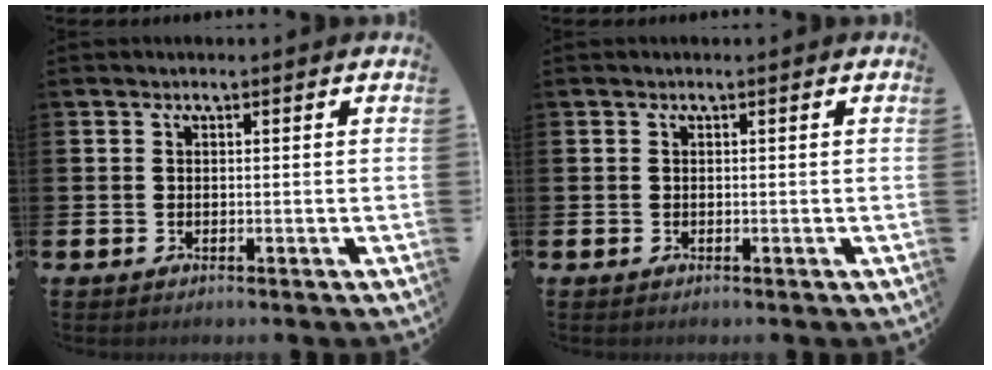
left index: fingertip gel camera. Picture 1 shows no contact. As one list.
[{"total": 0.0}]